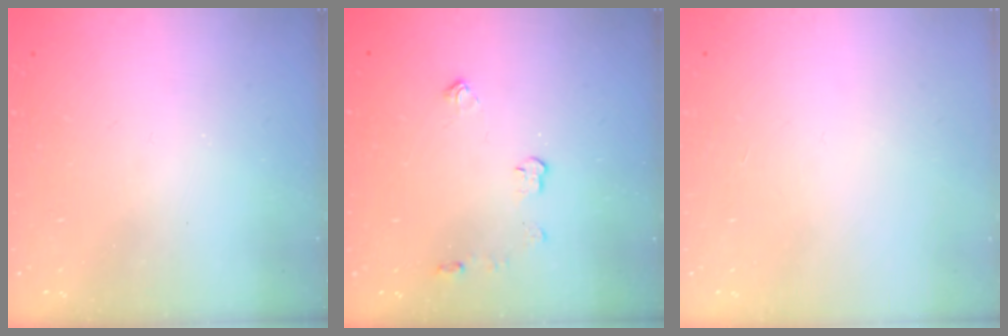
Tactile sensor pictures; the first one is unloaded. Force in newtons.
{"total": 4.2, "press": 4.2, "slide": 0.6}
{"total": 0.0}